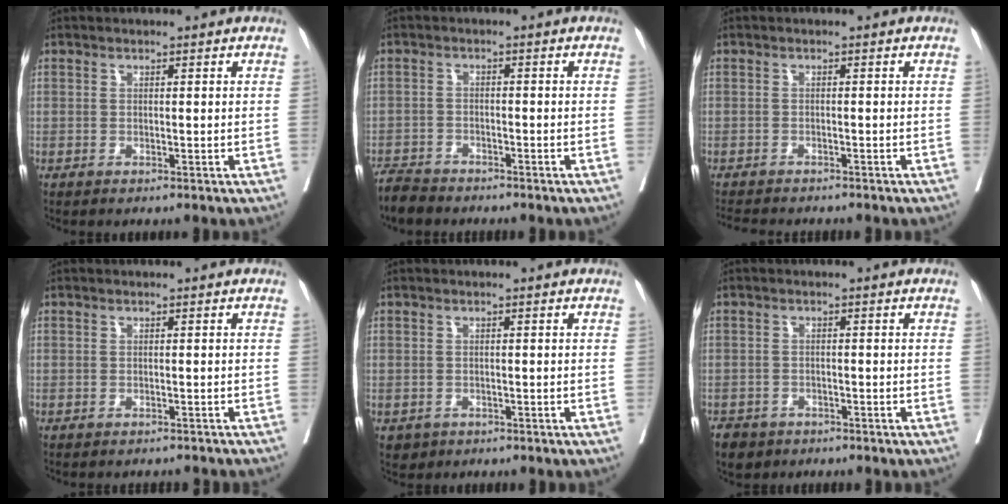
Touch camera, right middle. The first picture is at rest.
{"total": 4.3, "force": [-4.1, 1.0, 0.7], "torque": [-0.015, -0.013, -0.079]}
{"total": 6.1, "force": [-5.5, 1.2, 2.2], "torque": [-0.035, -0.009, -0.084]}
{"total": 4.7, "force": [-4.4, 1.2, 1.1], "torque": [-0.011, -0.005, -0.051]}
{"total": 2.0, "force": [-1.1, 1.6, 0.2], "torque": [-0.005, 0.002, -0.014]}
{"total": 3.9, "force": [-2.9, 2.5, 0.6], "torque": [-0.013, 0.002, -0.049]}